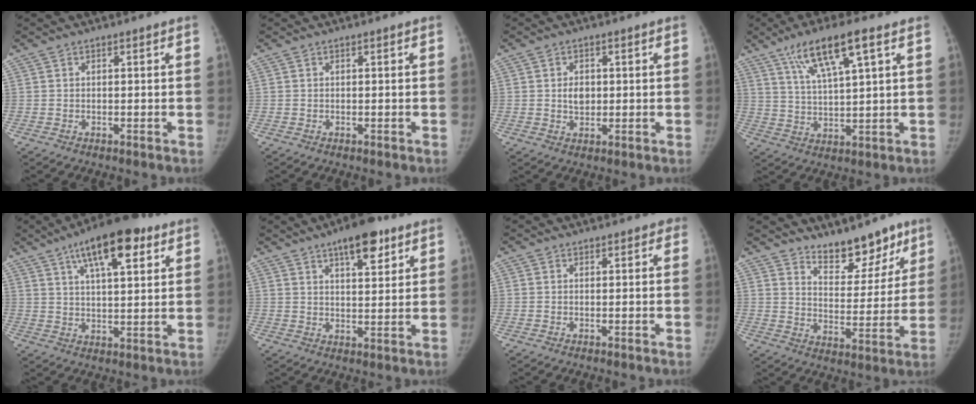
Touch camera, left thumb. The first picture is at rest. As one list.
[{"total": 0.0}, {"total": 3.6, "force": [0.4, 2.7, 2.3], "torque": [-0.023, -0.002, 0.008]}, {"total": 11.6, "force": [6.2, 2.4, 9.5], "torque": [-0.175, -0.012, 0.117]}, {"total": 14.8, "force": [7.7, 5.4, 11.4], "torque": [-0.154, -0.015, 0.118]}, {"total": 9.8, "force": [6.0, 3.7, 6.9], "torque": [-0.080, -0.027, 0.087]}, {"total": 1.2, "force": [0.6, 0.9, 0.3], "torque": [0.015, 0.000, 0.001]}, {"total": 11.7, "force": [9.1, 5.2, 5.1], "torque": [-0.029, -0.069, 0.146]}]